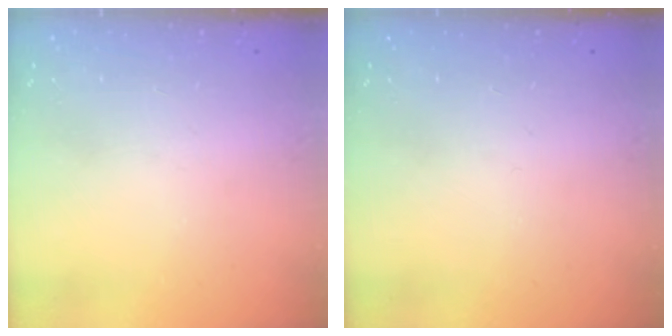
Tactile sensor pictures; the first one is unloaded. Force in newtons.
{"total": 0.0}